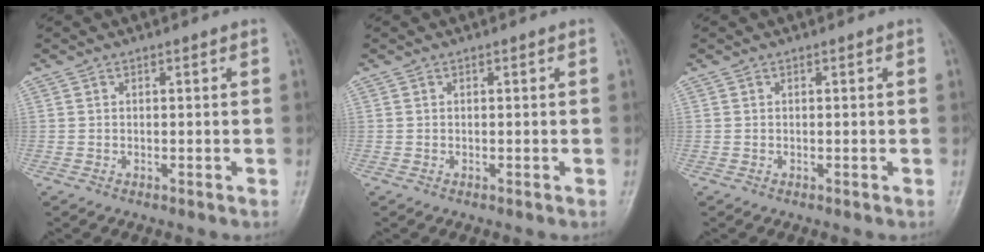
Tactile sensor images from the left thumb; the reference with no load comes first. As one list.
[{"total": 0.0}, {"total": 0.0}]